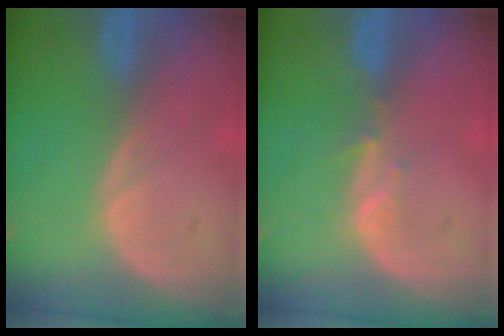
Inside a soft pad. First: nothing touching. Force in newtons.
{"total": 1.7, "press": 1.5, "slide": 0.8}